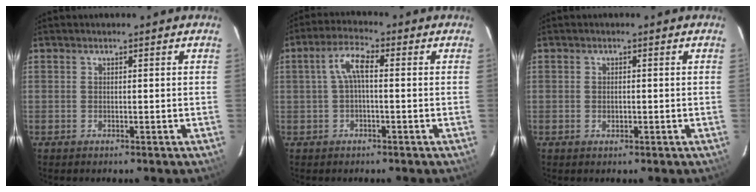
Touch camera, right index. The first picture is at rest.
{"total": 4.8, "force": [0.1, 1.5, 4.5], "torque": [-0.094, 0.016, 0.003]}
{"total": 1.7, "force": [-0.4, 1.1, 1.2], "torque": [-0.022, -0.001, -0.005]}